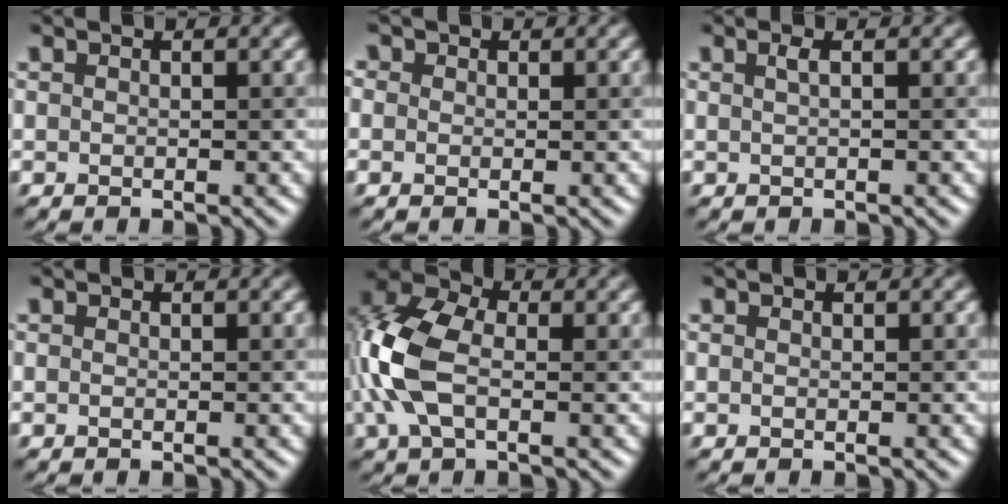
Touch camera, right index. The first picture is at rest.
{"total": 1.2, "force": [0.6, 1.0, 0.3], "torque": [-0.005, 0.006, -0.010]}
{"total": 1.2, "force": [0.3, 0.4, 1.0], "torque": [-0.014, 0.005, 0.004]}
{"total": 0.0}
{"total": 8.1, "force": [-0.5, 4.8, 6.5], "torque": [-0.158, 0.012, -0.024]}
{"total": 0.0}